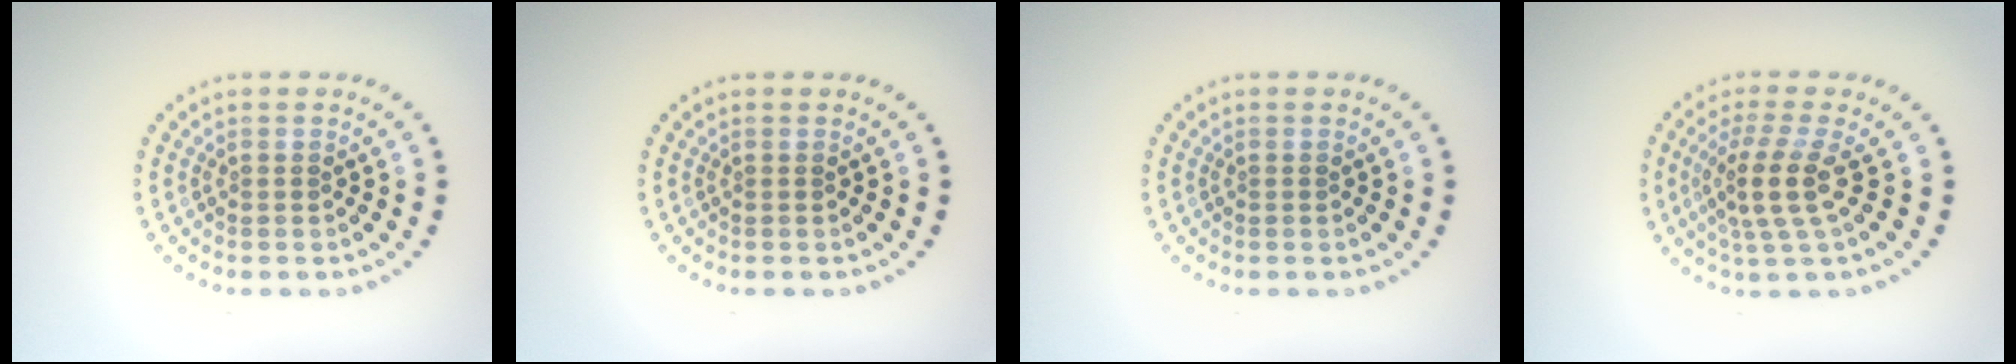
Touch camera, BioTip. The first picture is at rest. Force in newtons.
{"total": 0.0}
{"total": 0.0}
{"total": 3.7, "press": 2.7, "slide": 2.4}